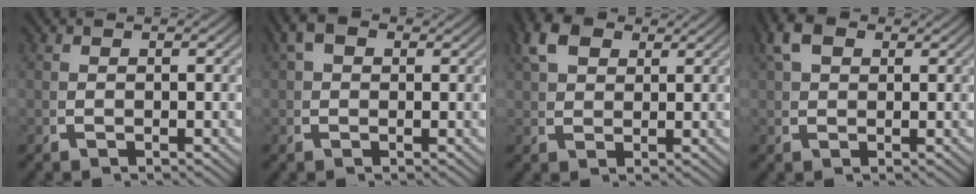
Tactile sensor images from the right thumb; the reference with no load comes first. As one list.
[{"total": 2.5, "force": [1.2, 1.6, 1.6], "torque": [-0.030, -0.001, 0.020]}, {"total": 4.2, "force": [3.1, 1.9, 2.0], "torque": [-0.038, 0.005, 0.060]}, {"total": 3.2, "force": [2.1, 1.6, 1.7], "torque": [-0.038, 0.002, 0.041]}]